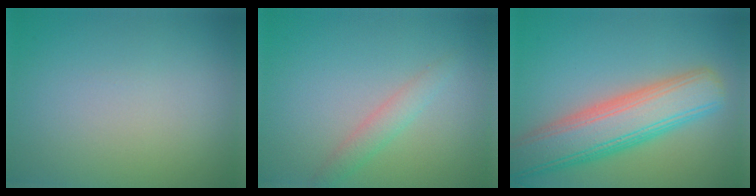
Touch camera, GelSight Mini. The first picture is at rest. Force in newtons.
{"total": 1.8, "press": 1.8, "slide": 0.0}
{"total": 8.0, "press": 8.0, "slide": 0.4}